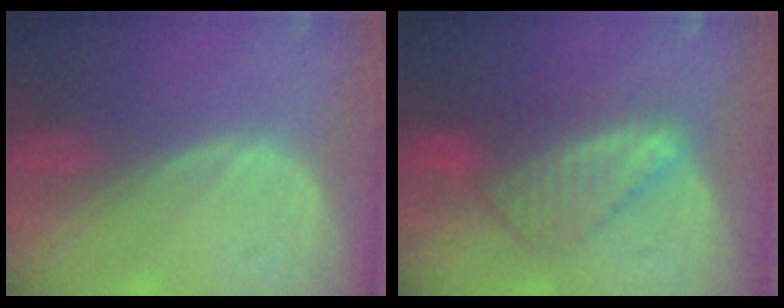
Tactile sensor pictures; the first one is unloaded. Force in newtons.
{"total": 7.6, "press": 7.1, "slide": 2.7}